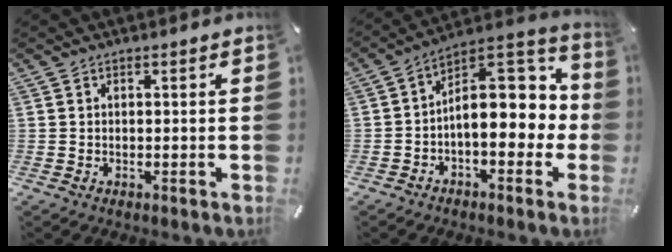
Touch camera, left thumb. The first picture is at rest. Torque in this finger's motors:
{"motor_torque": [2.23, 2.78, 0.34, 0.16, 0.17]}